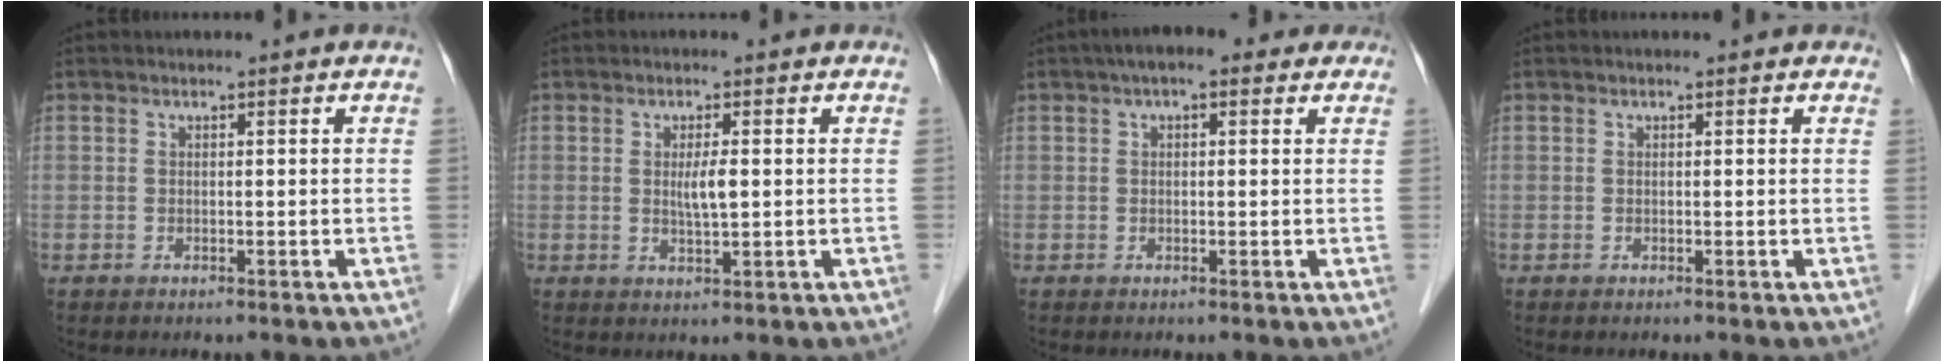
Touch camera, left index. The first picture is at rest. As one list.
[{"total": 2.8, "force": [0.2, 0.3, 2.7], "torque": [-0.051, -0.002, 0.006]}, {"total": 5.3, "force": [3.1, 2.5, 3.5], "torque": [-0.049, 0.038, 0.038]}, {"total": 1.2, "force": [1.0, 0.4, 0.5], "torque": [-0.008, 0.004, 0.004]}]